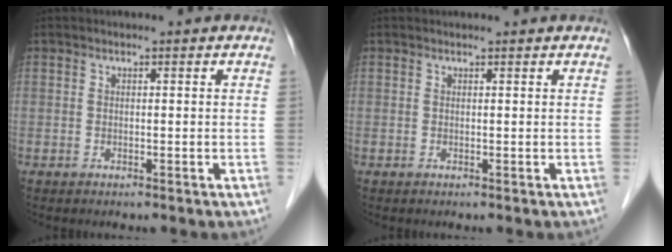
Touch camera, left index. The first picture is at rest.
{"total": 1.0, "force": [1.0, 0.0, 0.1], "torque": [-0.008, 0.007, 0.013]}